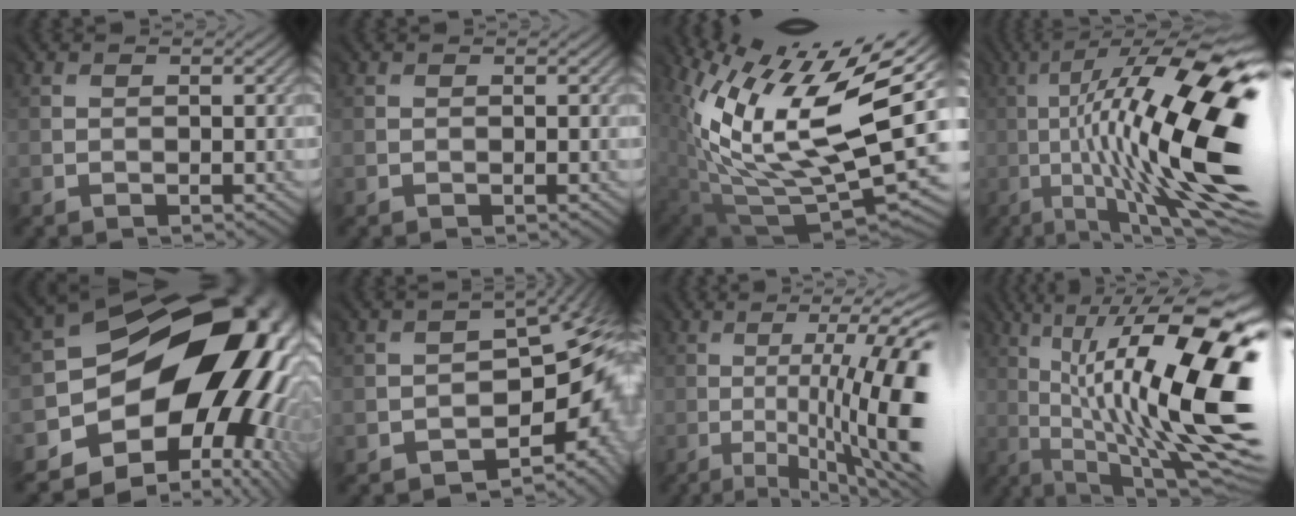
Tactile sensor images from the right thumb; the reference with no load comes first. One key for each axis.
{"total": 0.0}
{"total": 15.7, "fx": 5.7, "fy": 7.1, "fz": 12.8, "tx": -0.230, "ty": 0.004, "tz": 0.115}
{"total": 19.2, "fx": -0.5, "fy": 5.1, "fz": 18.6, "tx": -0.302, "ty": 0.021, "tz": 0.003}
{"total": 18.2, "fx": -2.9, "fy": 14.0, "fz": 11.2, "tx": -0.143, "ty": -0.046, "tz": -0.025}
{"total": 9.0, "fx": -4.1, "fy": 4.9, "fz": 6.3, "tx": -0.062, "ty": -0.019, "tz": -0.056}
{"total": 14.4, "fx": -2.3, "fy": 3.6, "fz": 13.7, "tx": -0.173, "ty": 0.001, "tz": -0.021}
{"total": 19.2, "fx": 1.6, "fy": 5.6, "fz": 18.3, "tx": -0.286, "ty": 0.031, "tz": 0.046}